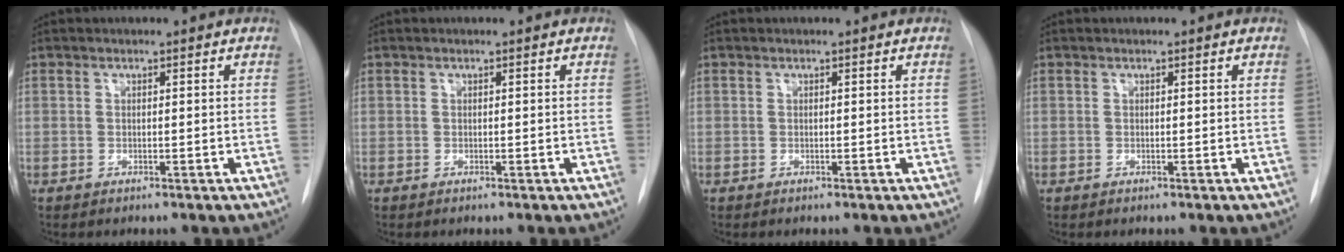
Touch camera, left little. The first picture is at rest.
{"total": 0.0}
{"total": 0.0}
{"total": 0.0}